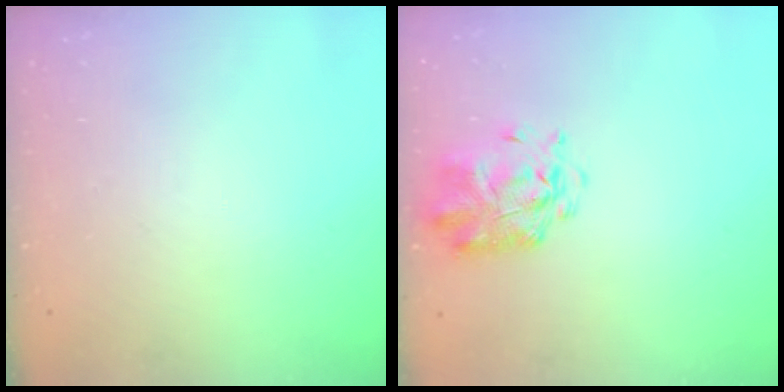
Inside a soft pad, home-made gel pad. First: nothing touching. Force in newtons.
{"total": 3.1, "press": 3.0, "slide": 0.8}